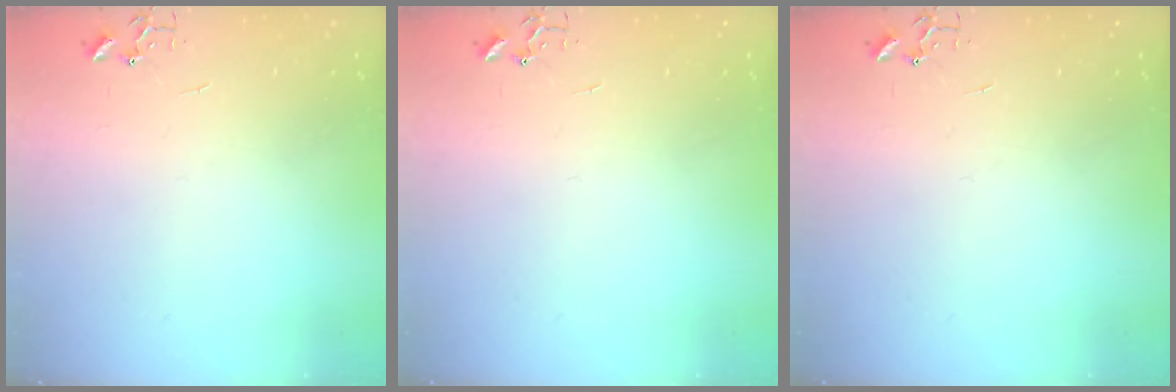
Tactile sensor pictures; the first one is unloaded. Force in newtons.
{"total": 0.0}
{"total": 0.0}